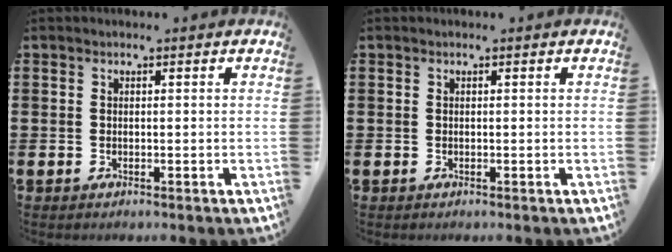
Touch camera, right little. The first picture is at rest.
{"total": 0.0}